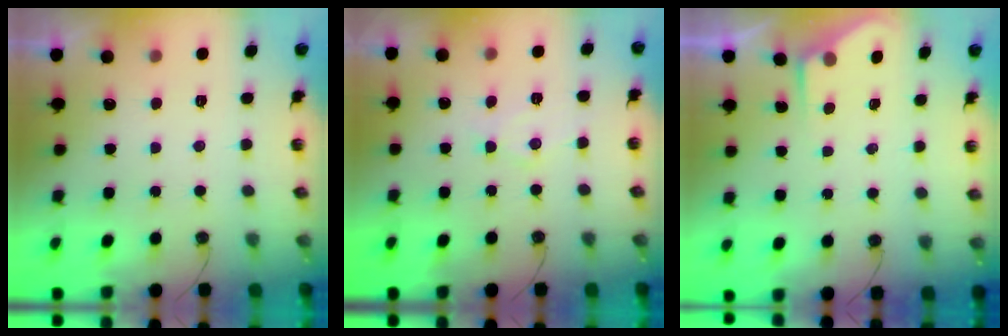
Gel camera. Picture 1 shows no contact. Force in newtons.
{"total": 7.4, "press": 7.4, "slide": 0.1}
{"total": 2.8, "press": 2.8, "slide": 0.4}